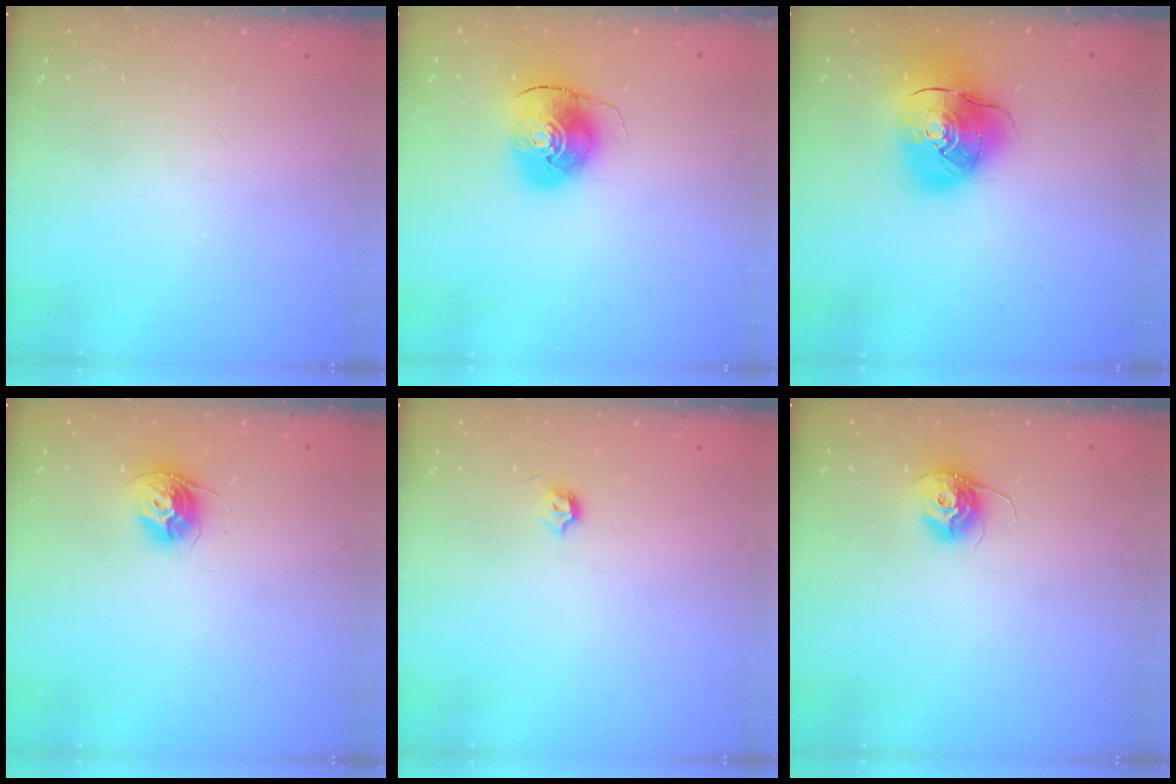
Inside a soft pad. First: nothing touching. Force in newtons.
{"total": 9.4, "press": 9.2, "slide": 1.5}
{"total": 17.0, "press": 16.8, "slide": 2.6}
{"total": 10.5, "press": 10.4, "slide": 0.8}
{"total": 3.7, "press": 3.6, "slide": 0.6}
{"total": 10.8, "press": 10.7, "slide": 0.6}